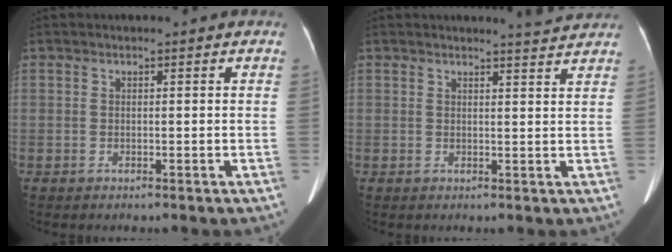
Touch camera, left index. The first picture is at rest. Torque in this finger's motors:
{"motor_torque": [-0.68, -1.23, -0.03, 0.01]}